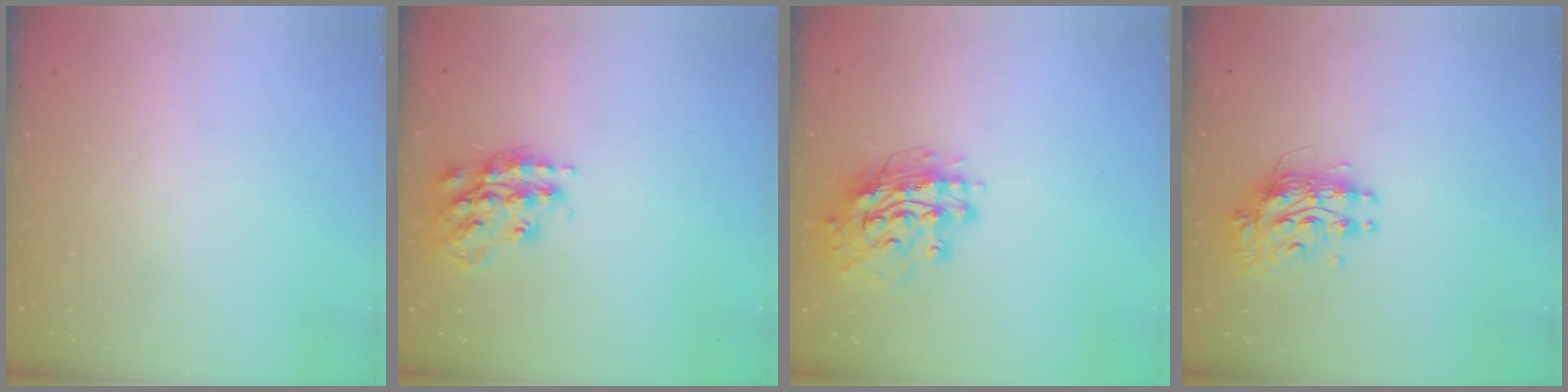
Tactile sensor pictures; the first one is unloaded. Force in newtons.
{"total": 19.7, "press": 19.6, "slide": 1.4}
{"total": 15.2, "press": 15.1, "slide": 1.6}
{"total": 9.0, "press": 8.9, "slide": 0.7}